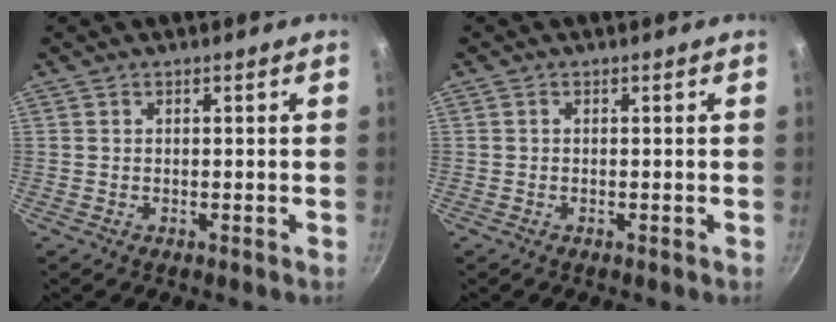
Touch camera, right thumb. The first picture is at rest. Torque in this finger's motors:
{"motor_torque": [0.18, -0.35, -0.13, 0.13, -0.03]}